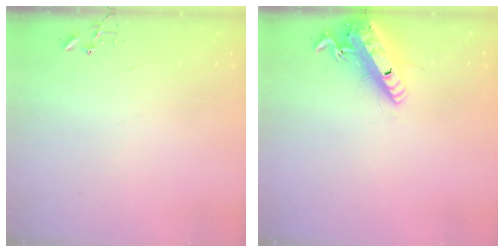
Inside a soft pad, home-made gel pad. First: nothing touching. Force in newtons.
{"total": 17.3, "press": 17.0, "slide": 3.4}